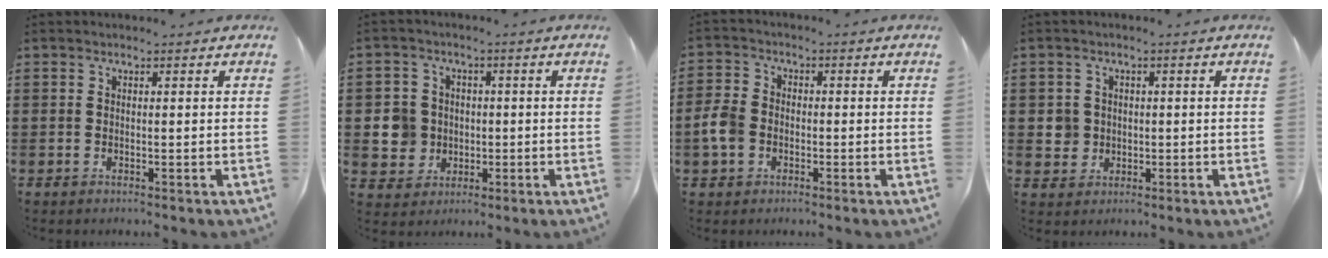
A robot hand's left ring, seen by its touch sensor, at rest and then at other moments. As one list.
[{"total": 5.9, "force": [-0.5, 5.7, 1.5], "torque": [-0.054, 0.014, -0.005]}, {"total": 4.4, "force": [-1.4, 3.3, 2.5], "torque": [-0.075, 0.000, -0.033]}, {"total": 3.0, "force": [-0.1, 2.9, 0.7], "torque": [-0.026, 0.008, -0.005]}]